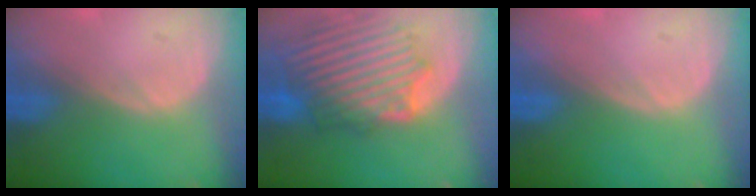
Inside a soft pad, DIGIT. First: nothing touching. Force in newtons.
{"total": 10.3, "press": 10.0, "slide": 2.3}
{"total": 0.0}